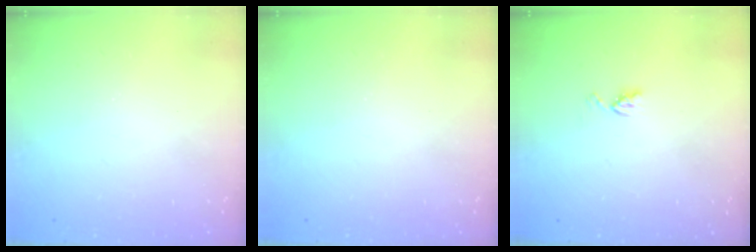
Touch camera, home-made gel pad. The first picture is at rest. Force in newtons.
{"total": 0.0}
{"total": 4.0, "press": 4.0, "slide": 0.6}